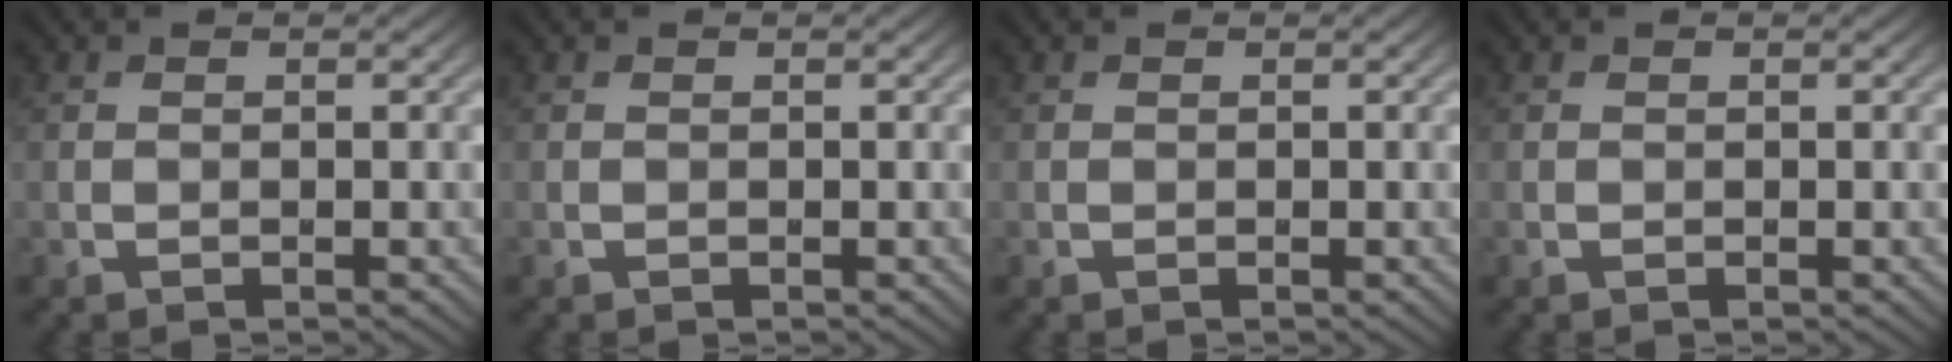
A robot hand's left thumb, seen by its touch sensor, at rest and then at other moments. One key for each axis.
{"total": 0.0}
{"total": 0.0}
{"total": 0.0}